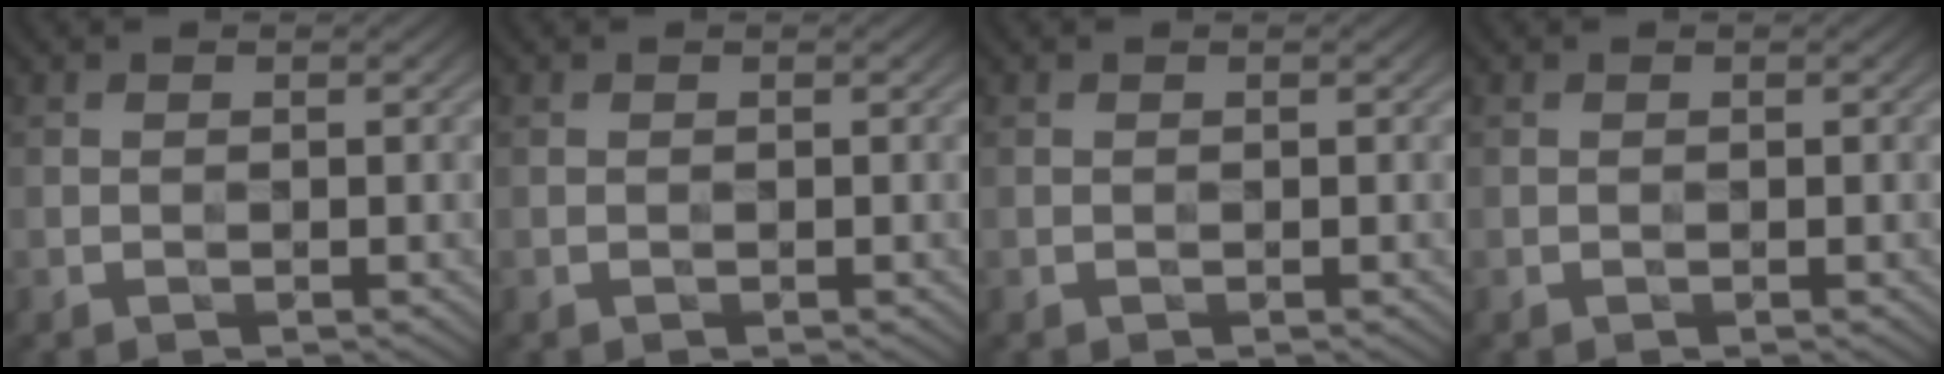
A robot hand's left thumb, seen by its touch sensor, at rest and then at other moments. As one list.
[{"total": 0.0}, {"total": 0.0}, {"total": 0.0}]